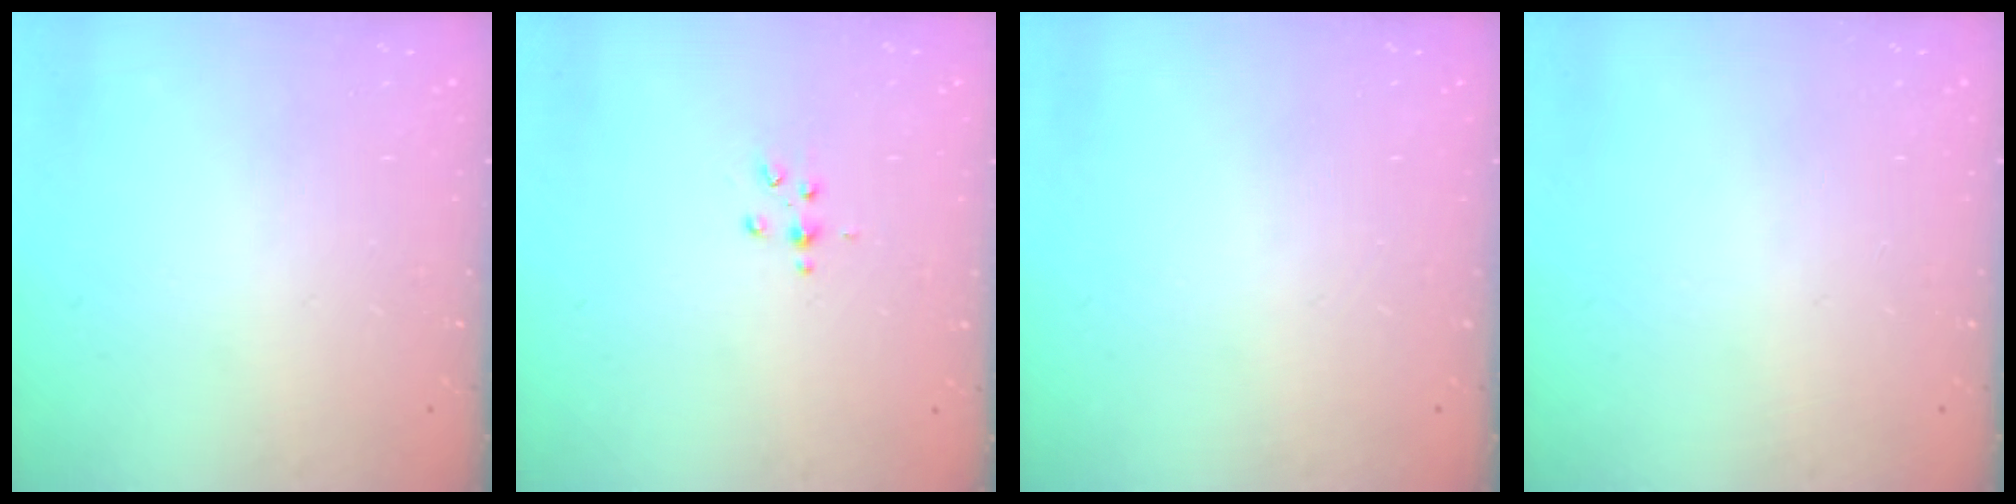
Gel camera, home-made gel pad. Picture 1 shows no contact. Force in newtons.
{"total": 2.5, "press": 2.4, "slide": 0.3}
{"total": 0.0}
{"total": 0.0}